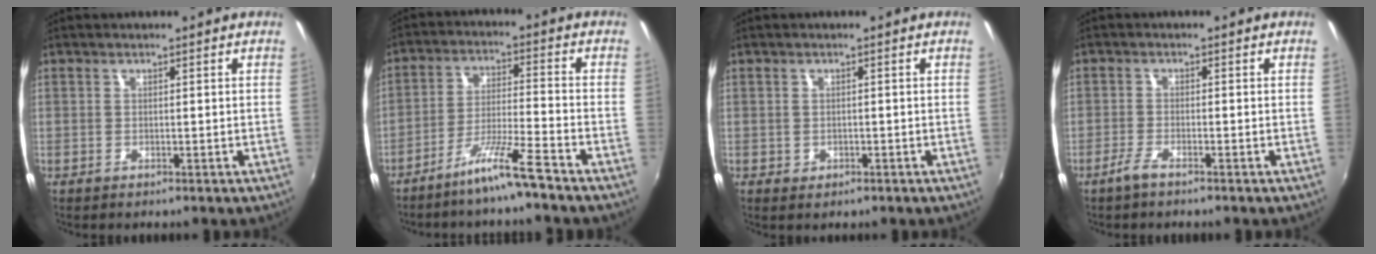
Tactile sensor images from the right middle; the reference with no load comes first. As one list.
[{"total": 7.3, "force": [-5.8, -1.0, 4.2], "torque": [-0.091, 0.002, -0.103]}, {"total": 1.4, "force": [-0.4, 1.2, 0.5], "torque": [-0.009, -0.003, -0.005]}, {"total": 2.4, "force": [-1.9, 0.2, 1.5], "torque": [-0.044, -0.002, -0.040]}]